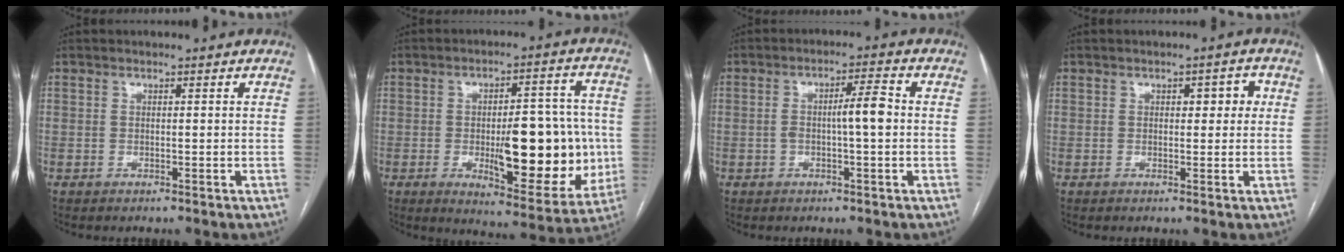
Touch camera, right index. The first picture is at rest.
{"total": 17.3, "force": [-2.5, 5.9, 16.1], "torque": [-0.212, 0.006, -0.021]}
{"total": 5.0, "force": [-0.2, 0.6, 5.0], "torque": [-0.085, 0.015, -0.002]}
{"total": 3.1, "force": [0.8, 1.5, 2.5], "torque": [-0.028, 0.014, 0.009]}